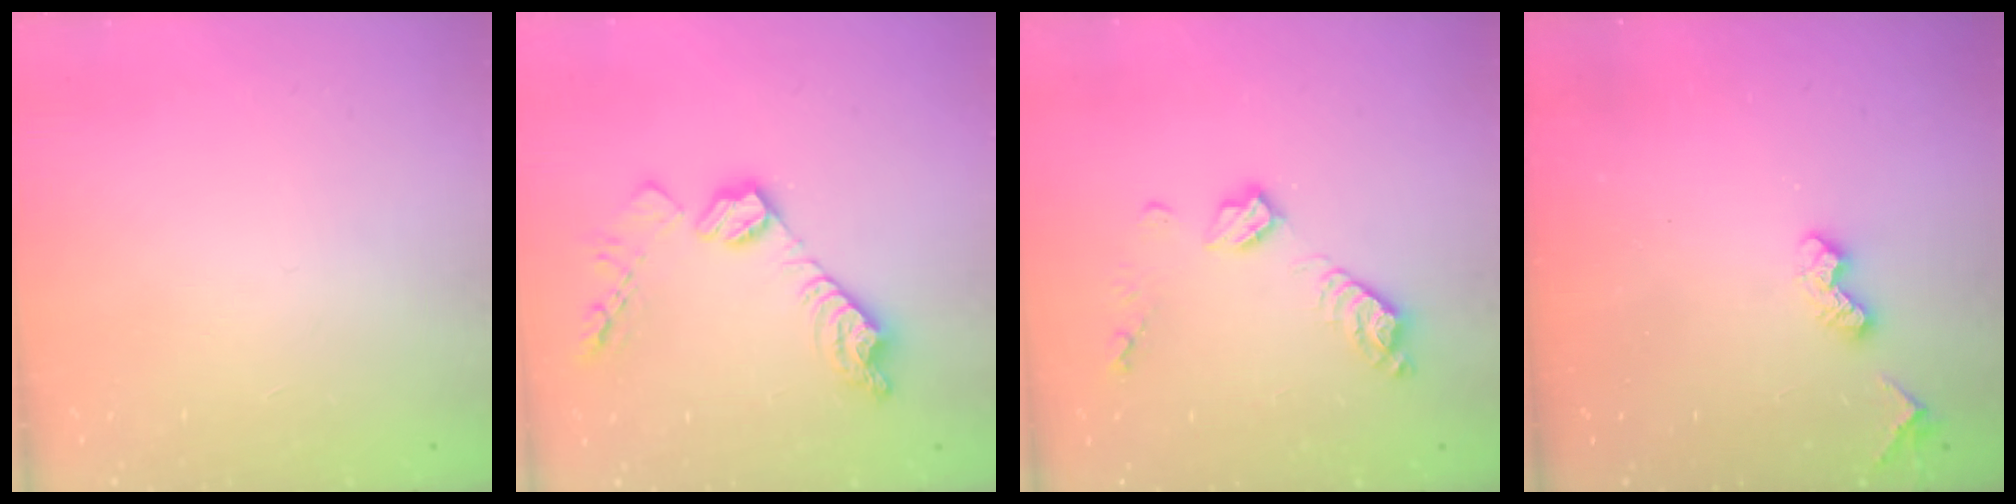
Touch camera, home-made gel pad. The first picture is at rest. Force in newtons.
{"total": 14.1, "press": 14.1, "slide": 0.8}
{"total": 9.4, "press": 9.4, "slide": 0.3}
{"total": 5.2, "press": 5.2, "slide": 0.8}